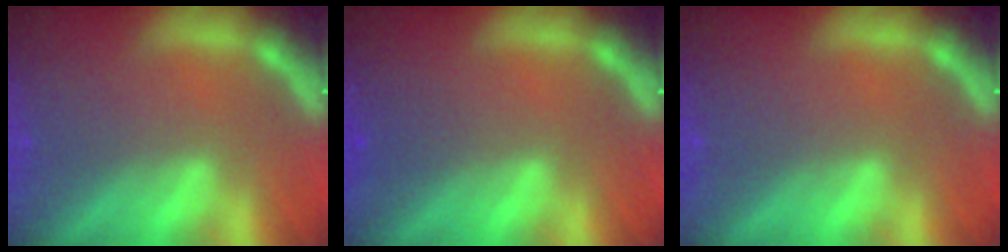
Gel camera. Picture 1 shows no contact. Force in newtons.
{"total": 1.0}
{"total": 0.0}